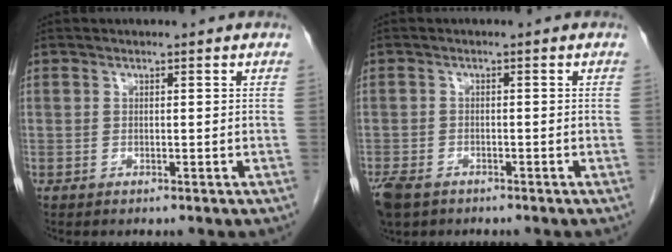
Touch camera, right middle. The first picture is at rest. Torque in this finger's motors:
{"motor_torque": [0.34, -0.20, 0.30, 0.07]}